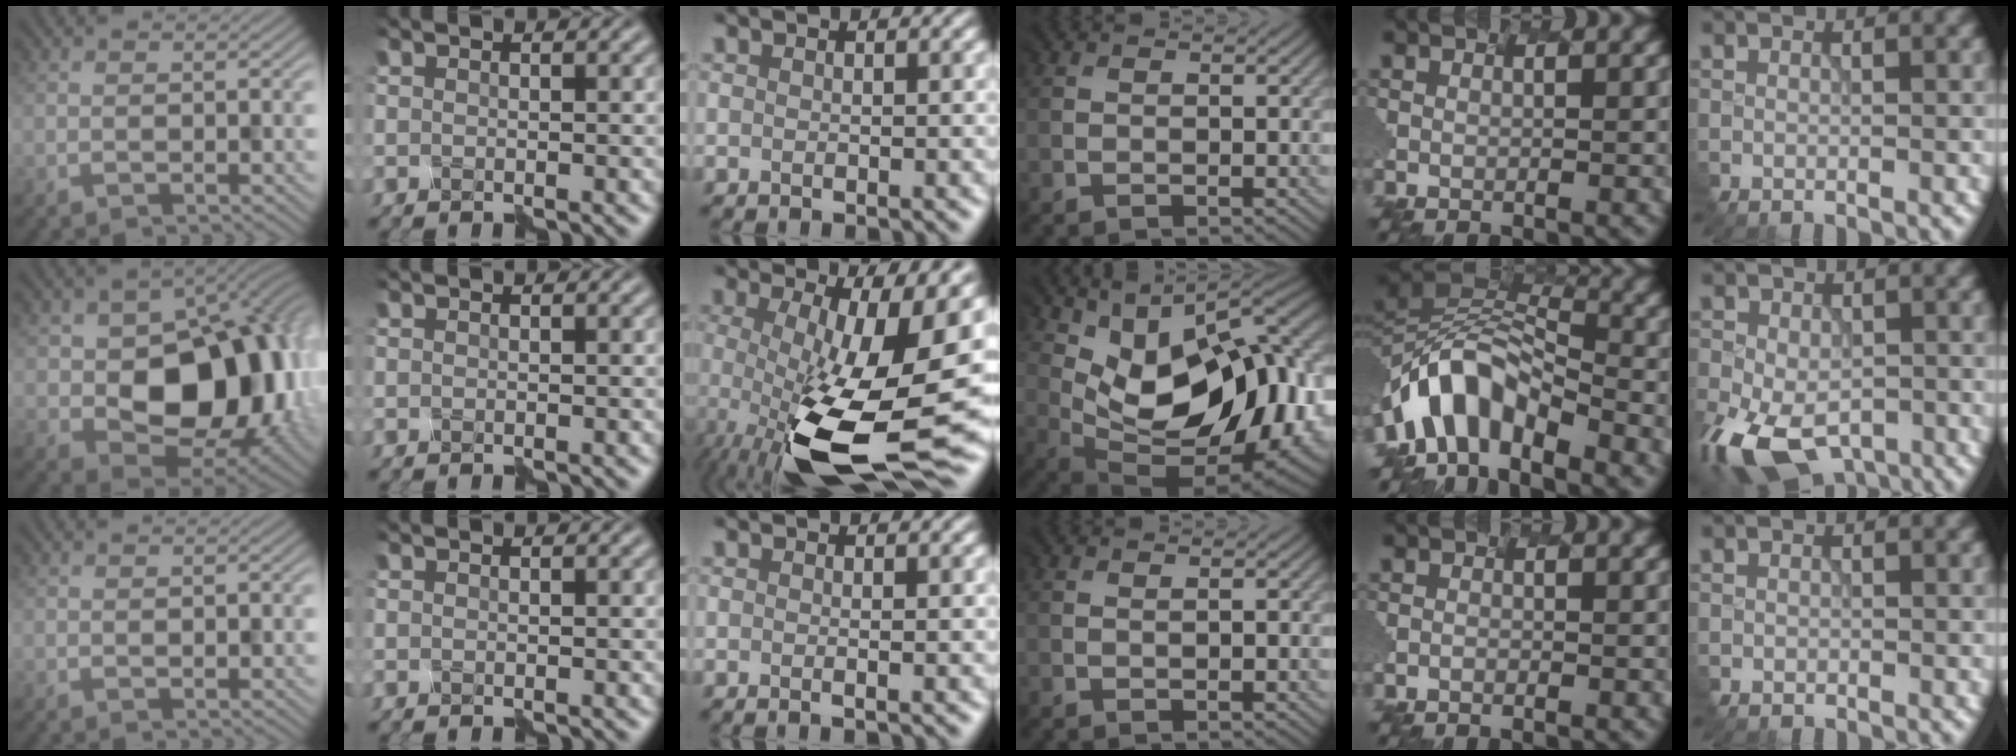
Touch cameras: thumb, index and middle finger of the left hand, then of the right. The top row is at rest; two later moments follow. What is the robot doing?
{"motion": "disassemble", "object": "markers"}